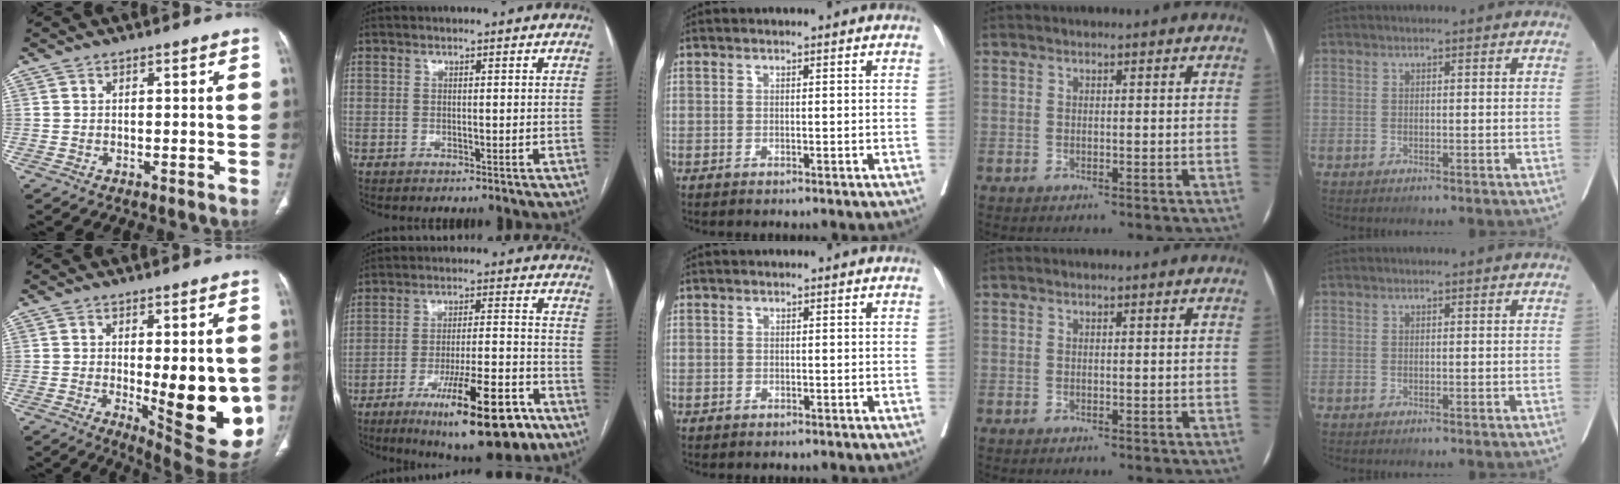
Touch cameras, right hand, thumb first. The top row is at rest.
{"thumb": {"total": 15.8, "force": [-2.0, 5.2, 14.8], "torque": [-0.169, -0.029, -0.007]}, "index": {"total": 17.2, "force": [-10.3, 2.7, 13.6], "torque": [-0.188, -0.012, -0.156]}, "middle": {"total": 0.6, "force": [0.0, 0.6, 0.0], "torque": [0.005, 0.003, -0.003]}}